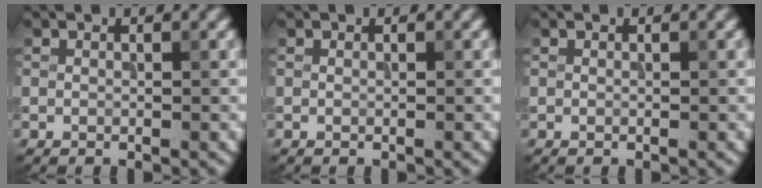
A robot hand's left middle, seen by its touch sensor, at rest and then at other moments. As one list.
[{"total": 0.0}, {"total": 0.0}]